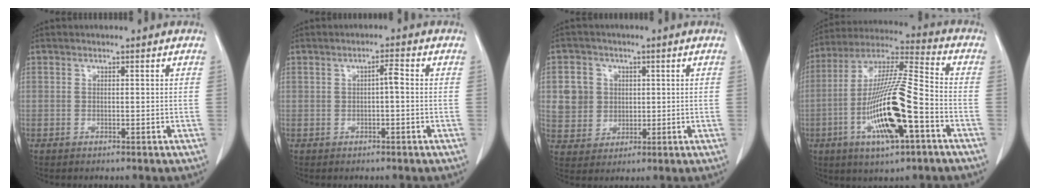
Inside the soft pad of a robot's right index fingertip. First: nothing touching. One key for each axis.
{"total": 1.8, "fx": -0.1, "fy": 0.3, "fz": 1.7, "tx": -0.027, "ty": 0.006, "tz": -0.003}
{"total": 6.4, "fx": 1.3, "fy": 6.1, "fz": 1.4, "tx": -0.031, "ty": 0.016, "tz": 0.032}
{"total": 17.9, "fx": -5.9, "fy": 2.4, "fz": 16.7, "tx": -0.333, "ty": -0.008, "tz": -0.103}